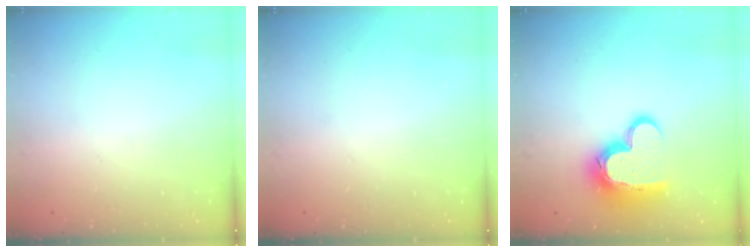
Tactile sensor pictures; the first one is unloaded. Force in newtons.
{"total": 0.0}
{"total": 16.3, "press": 16.3, "slide": 1.1}